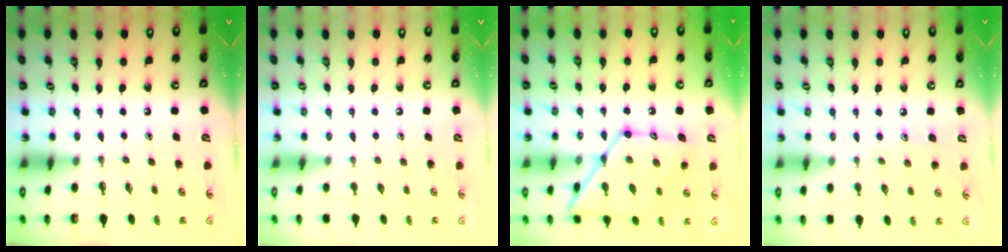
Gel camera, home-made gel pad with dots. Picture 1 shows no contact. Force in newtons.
{"total": 0.0}
{"total": 16.7, "press": 16.7, "slide": 1.3}
{"total": 4.4, "press": 4.4, "slide": 0.4}